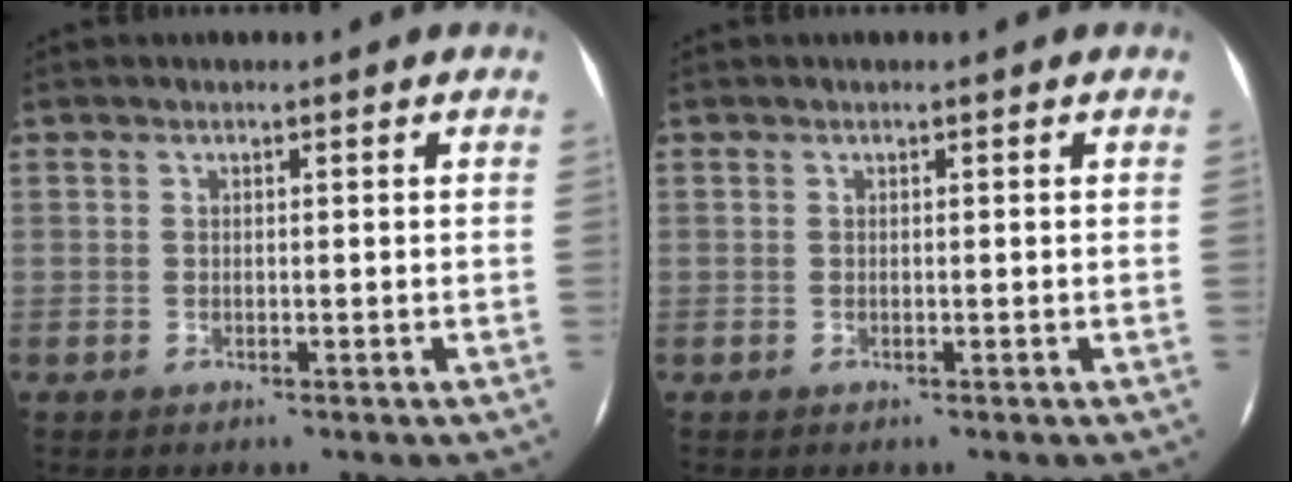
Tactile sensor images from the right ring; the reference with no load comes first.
{"total": 0.0}